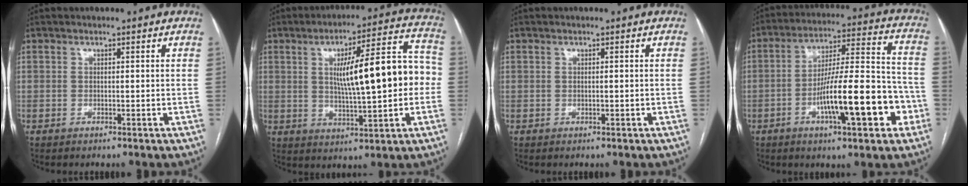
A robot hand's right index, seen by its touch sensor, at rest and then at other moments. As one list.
[{"total": 15.3, "force": [0.7, 3.1, 15.0], "torque": [-0.220, 0.037, 0.015]}, {"total": 0.0}, {"total": 16.8, "force": [-6.1, 3.1, 15.4], "torque": [-0.250, 0.017, -0.091]}]